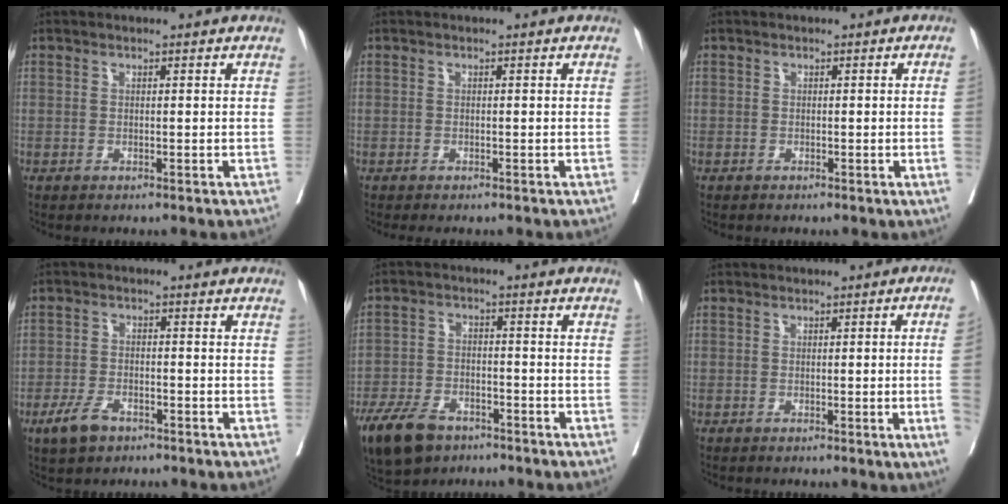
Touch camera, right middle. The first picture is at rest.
{"total": 1.2, "force": [-1.0, 0.4, 0.6], "torque": [-0.005, -0.004, -0.019]}
{"total": 1.9, "force": [-0.2, -0.8, 1.8], "torque": [-0.027, -0.003, 0.001]}
{"total": 4.4, "force": [-2.9, 2.1, 2.6], "torque": [-0.057, -0.001, -0.048]}
{"total": 10.4, "force": [-7.2, 5.3, 5.2], "torque": [-0.107, -0.010, -0.127]}
{"total": 7.0, "force": [-0.9, -1.9, 6.7], "torque": [-0.083, -0.013, -0.008]}